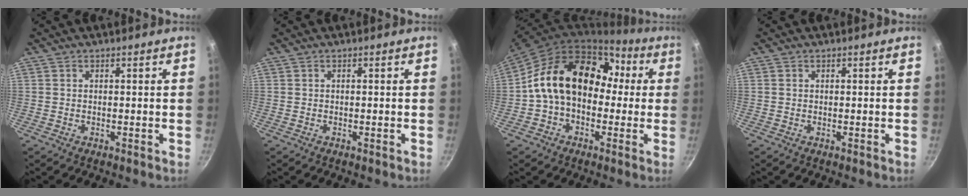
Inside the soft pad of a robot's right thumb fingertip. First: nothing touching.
{"total": 0.0}
{"total": 18.6, "force": [1.0, 13.6, 12.7], "torque": [-0.178, 0.058, 0.006]}
{"total": 0.0}